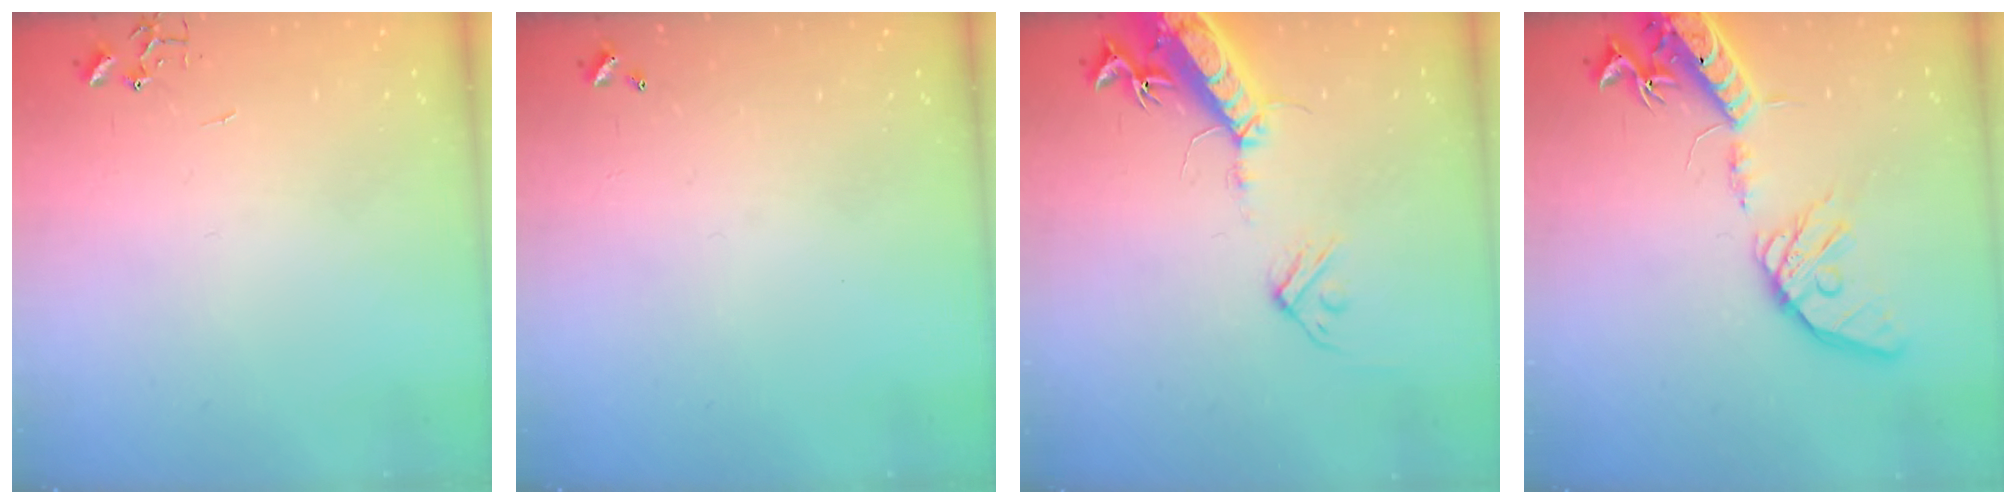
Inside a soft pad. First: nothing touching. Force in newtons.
{"total": 0.0}
{"total": 17.3, "press": 16.8, "slide": 3.9}
{"total": 19.4, "press": 19.1, "slide": 3.3}